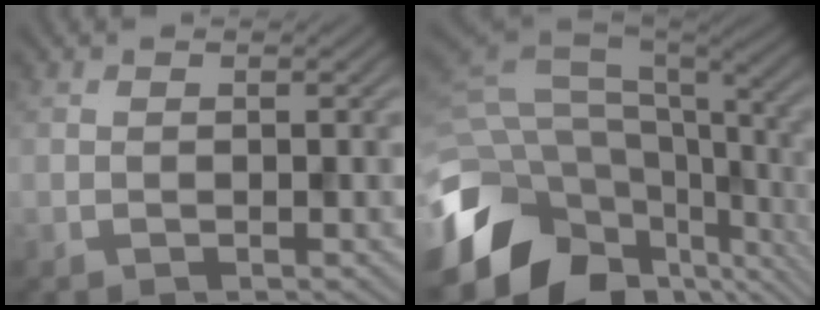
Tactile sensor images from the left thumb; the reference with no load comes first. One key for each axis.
{"total": 17.4, "fx": -6.1, "fy": 12.1, "fz": 10.9, "tx": -0.268, "ty": -0.052, "tz": -0.072}